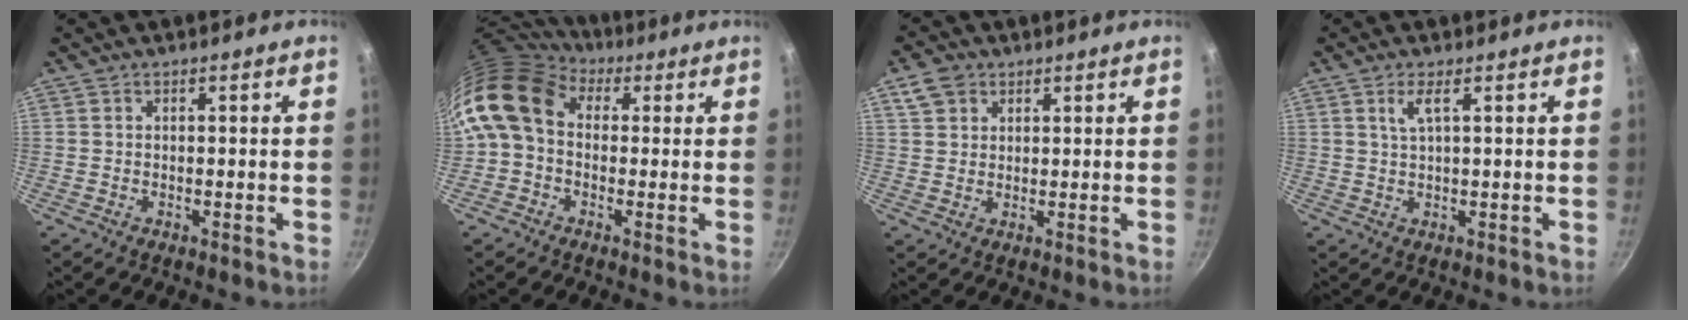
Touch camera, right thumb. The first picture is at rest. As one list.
[{"total": 11.5, "force": [2.0, 8.8, 7.1], "torque": [-0.120, 0.015, 0.013]}, {"total": 4.8, "force": [2.5, 3.7, 1.9], "torque": [-0.021, -0.001, 0.043]}, {"total": 3.0, "force": [1.2, 0.7, 2.6], "torque": [-0.056, 0.001, 0.029]}]